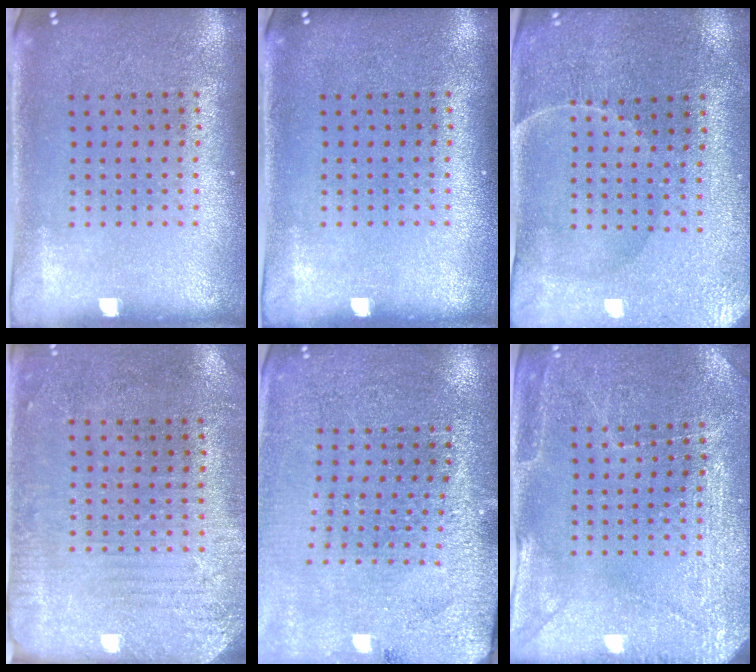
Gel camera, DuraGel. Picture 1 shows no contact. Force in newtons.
{"total": 0.0}
{"total": 0.7, "press": 0.6, "slide": 0.4}
{"total": 2.8, "press": 2.4, "slide": 1.5}
{"total": 2.8, "press": 2.8, "slide": 0.1}
{"total": 2.9, "press": 2.8, "slide": 0.3}